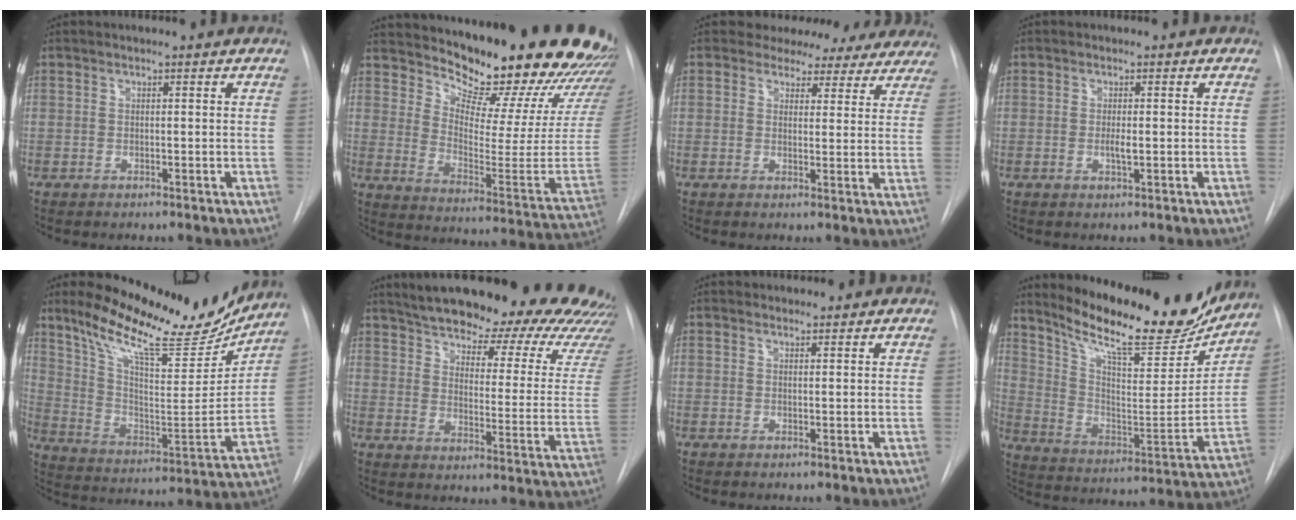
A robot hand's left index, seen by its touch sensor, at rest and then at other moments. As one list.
[{"total": 23.4, "force": [21.1, 4.0, 9.4], "torque": [-0.139, -0.110, 0.269]}, {"total": 13.1, "force": [11.6, 5.5, 2.2], "torque": [0.000, -0.005, 0.110]}, {"total": 1.5, "force": [-0.2, 0.3, 1.5], "torque": [-0.028, -0.002, -0.004]}, {"total": 22.5, "force": [18.8, 5.0, 11.2], "torque": [-0.187, -0.021, 0.291]}, {"total": 30.8, "force": [26.3, 5.5, 15.0], "torque": [-0.206, -0.081, 0.322]}, {"total": 1.0, "force": [0.9, 0.4, -0.1], "torque": [0.001, 0.005, 0.013]}, {"total": 23.1, "force": [19.5, 5.0, 11.2], "torque": [-0.179, -0.030, 0.291]}]